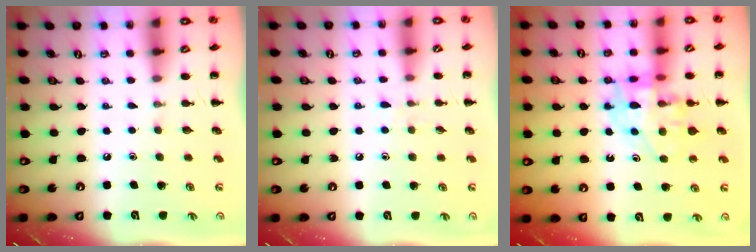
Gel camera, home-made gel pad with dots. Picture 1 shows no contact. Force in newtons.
{"total": 5.0, "press": 4.4, "slide": 2.3}
{"total": 14.0, "press": 13.6, "slide": 3.5}